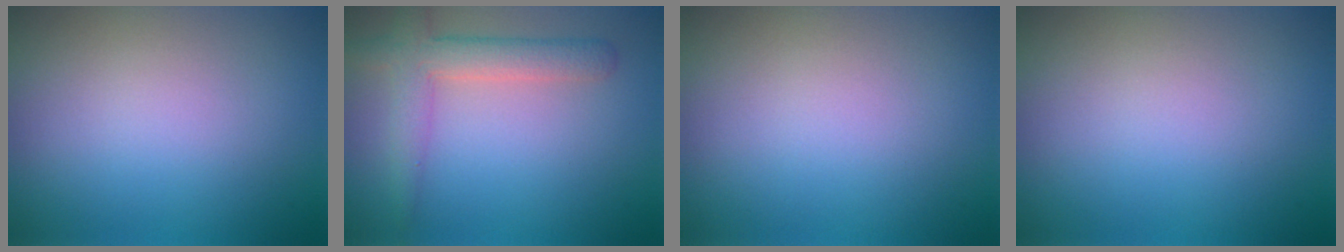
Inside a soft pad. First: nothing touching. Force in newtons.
{"total": 3.7, "press": 3.7, "slide": 0.2}
{"total": 0.0}
{"total": 0.0}